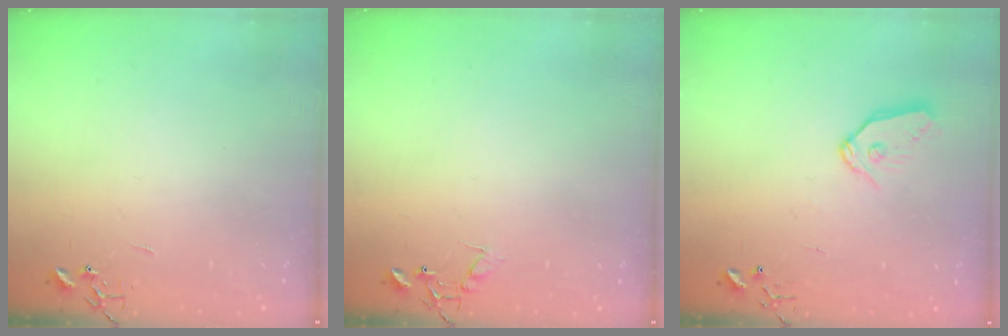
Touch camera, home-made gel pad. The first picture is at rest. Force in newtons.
{"total": 7.5, "press": 7.5, "slide": 0.4}
{"total": 8.9, "press": 8.8, "slide": 0.6}